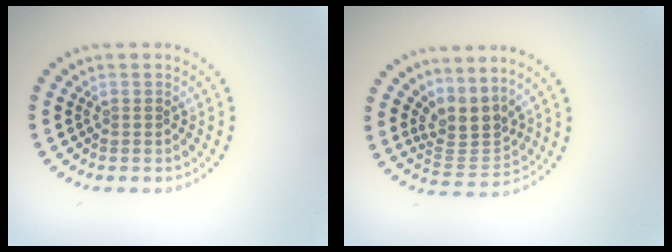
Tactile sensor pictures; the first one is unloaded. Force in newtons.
{"total": 3.4, "press": 2.4, "slide": 2.4}